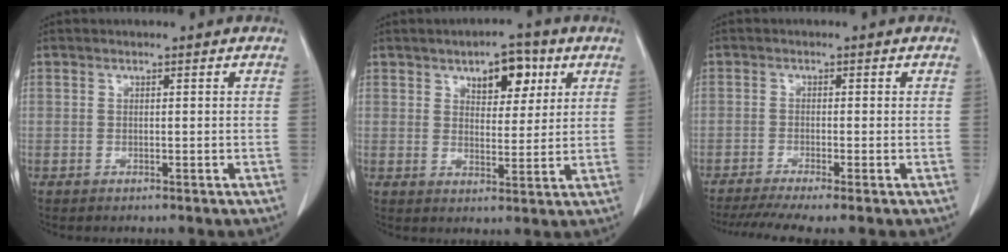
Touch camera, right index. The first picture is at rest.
{"total": 6.9, "force": [3.6, 3.3, 4.9], "torque": [-0.065, 0.007, 0.053]}
{"total": 6.6, "force": [-5.0, 0.0, 4.3], "torque": [-0.070, -0.008, -0.081]}